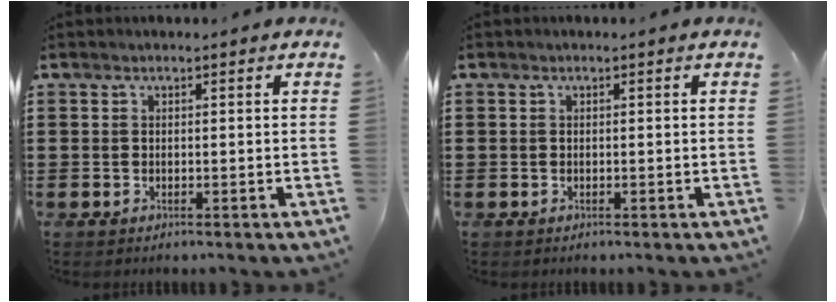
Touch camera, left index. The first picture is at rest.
{"total": 0.0}